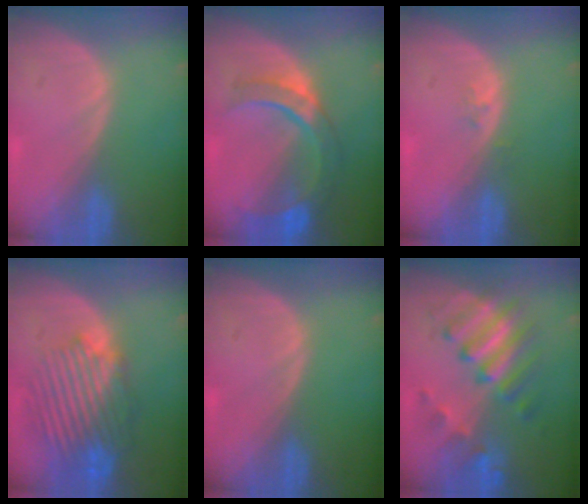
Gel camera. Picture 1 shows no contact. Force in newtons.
{"total": 8.8, "press": 8.0, "slide": 3.7}
{"total": 1.1, "press": 0.8, "slide": 0.7}
{"total": 10.2, "press": 9.5, "slide": 3.9}
{"total": 0.0}
{"total": 8.0, "press": 8.0, "slide": 0.2}